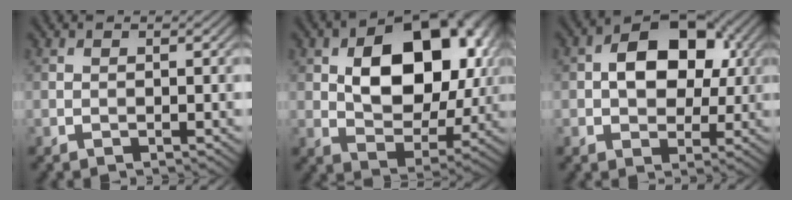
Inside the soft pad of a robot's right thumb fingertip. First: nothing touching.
{"total": 14.1, "force": [2.6, 9.2, 10.4], "torque": [-0.153, 0.002, 0.046]}
{"total": 9.5, "force": [1.4, 6.5, 6.8], "torque": [-0.106, 0.011, 0.018]}